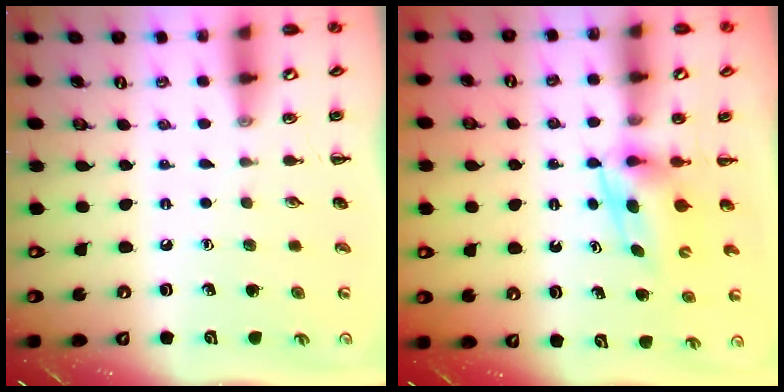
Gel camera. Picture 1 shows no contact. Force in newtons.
{"total": 5.4, "press": 5.4, "slide": 0.5}